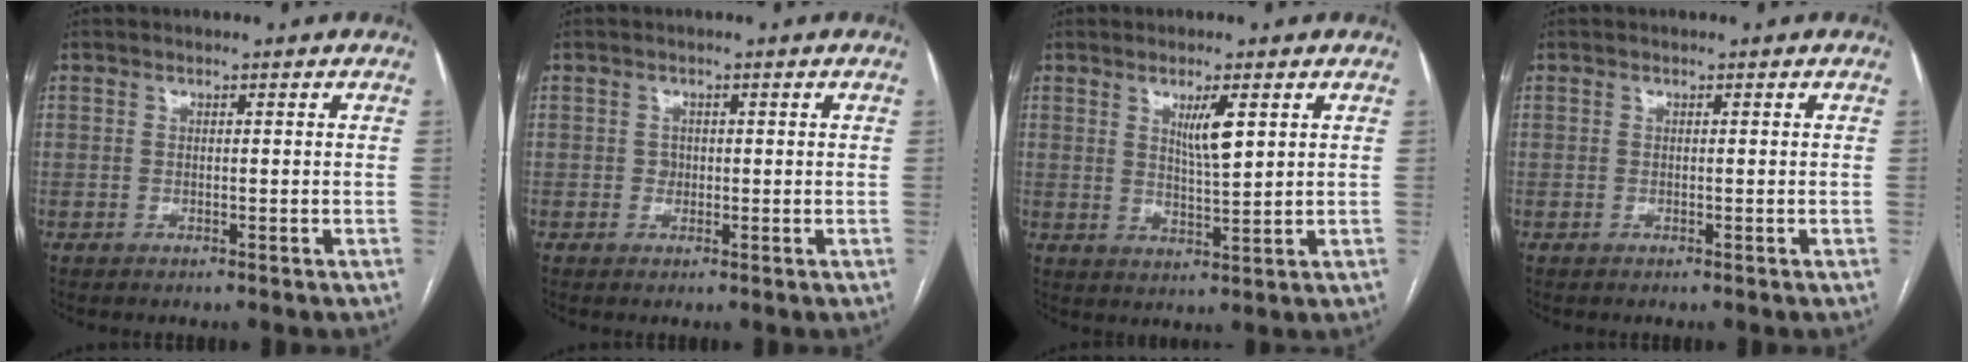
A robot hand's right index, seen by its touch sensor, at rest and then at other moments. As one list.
[{"total": 1.1, "force": [0.0, 1.0, 0.4], "torque": [-0.005, 0.003, 0.001]}, {"total": 4.7, "force": [2.0, 0.5, 4.3], "torque": [-0.076, -0.008, 0.038]}, {"total": 0.0}]